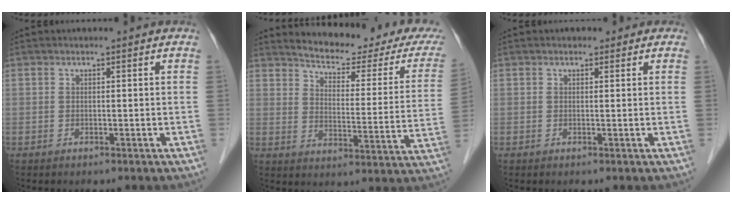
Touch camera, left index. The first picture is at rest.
{"total": 18.7, "force": [16.7, 3.3, 7.6], "torque": [-0.095, -0.044, 0.197]}
{"total": 1.1, "force": [0.6, 0.9, 0.2], "torque": [0.003, 0.004, 0.003]}